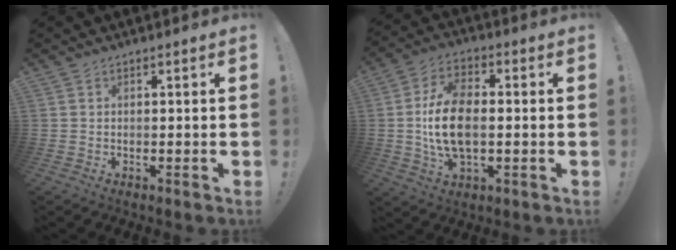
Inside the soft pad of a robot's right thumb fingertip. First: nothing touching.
{"total": 14.1, "force": [-0.6, 8.2, 11.5], "torque": [-0.208, 0.003, -0.010]}